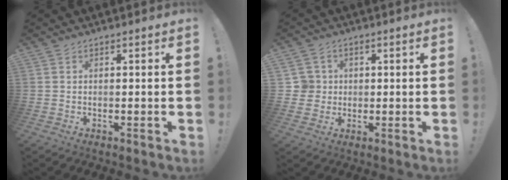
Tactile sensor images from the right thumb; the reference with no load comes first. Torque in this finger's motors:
{"motor_torque": [0.17, -0.19, -0.10, -0.03, -0.06]}